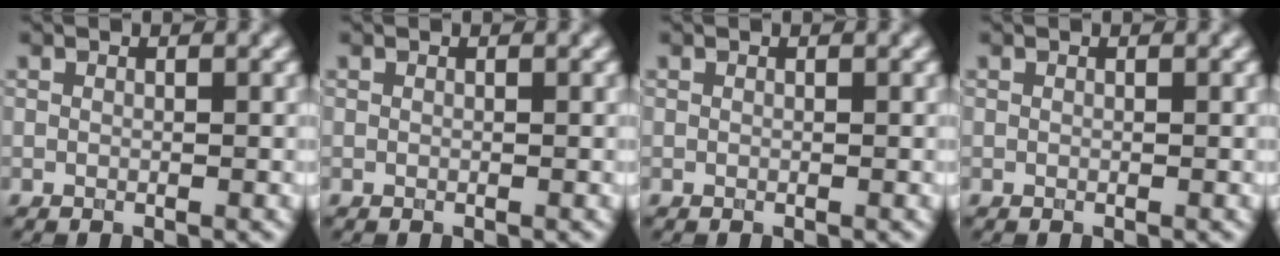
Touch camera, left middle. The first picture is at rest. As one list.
[{"total": 0.0}, {"total": 0.0}, {"total": 0.0}]